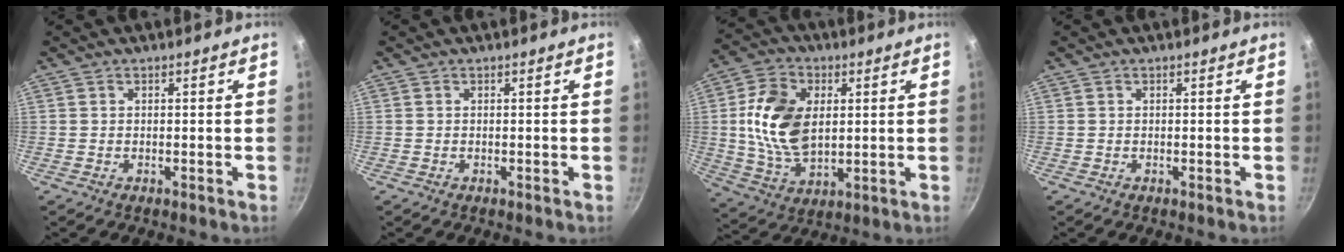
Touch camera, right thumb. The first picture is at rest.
{"total": 0.0}
{"total": 15.2, "force": [2.0, 9.9, 11.3], "torque": [-0.195, -0.006, 0.040]}
{"total": 0.0}